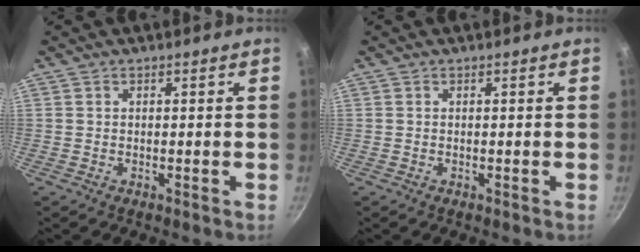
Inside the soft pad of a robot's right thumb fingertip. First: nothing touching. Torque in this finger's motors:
{"motor_torque": [0.64, -0.27, 0.15, 0.15, 0.05]}